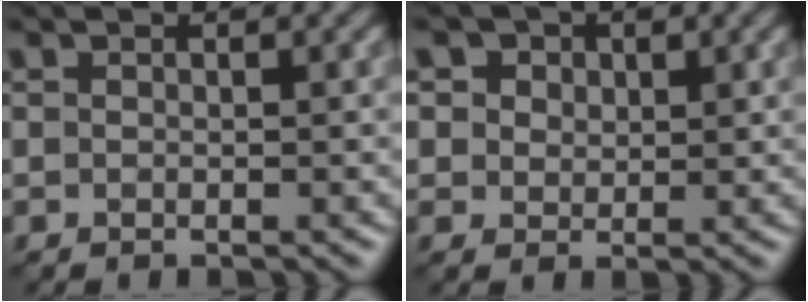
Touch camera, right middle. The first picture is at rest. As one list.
[{"total": 5.9, "force": [3.1, 4.5, 2.3], "torque": [-0.046, 0.014, 0.034]}]